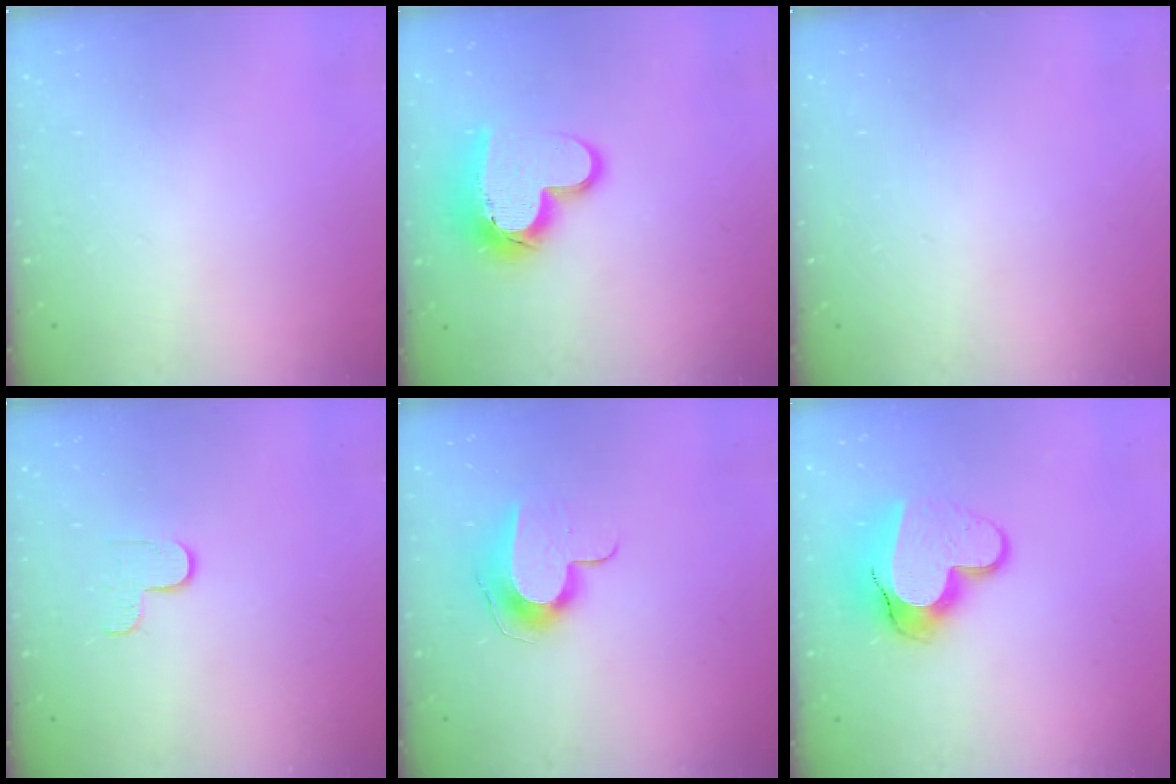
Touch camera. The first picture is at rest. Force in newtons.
{"total": 15.0, "press": 14.9, "slide": 1.2}
{"total": 0.0}
{"total": 3.1, "press": 3.1, "slide": 0.4}
{"total": 9.6, "press": 9.6, "slide": 0.3}
{"total": 14.1, "press": 14.1, "slide": 1.1}